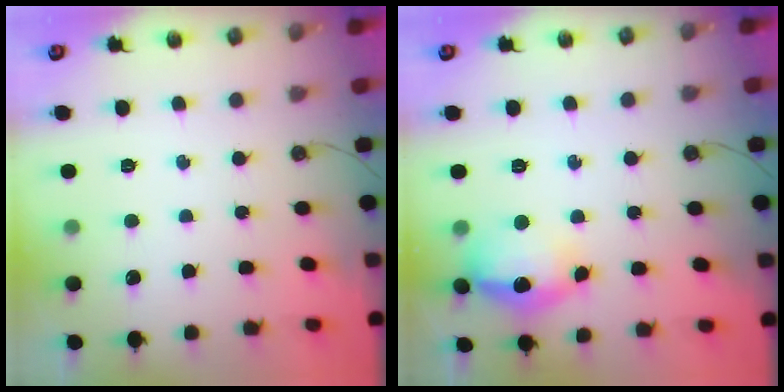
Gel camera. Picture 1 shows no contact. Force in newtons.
{"total": 14.1, "press": 14.1, "slide": 1.3}